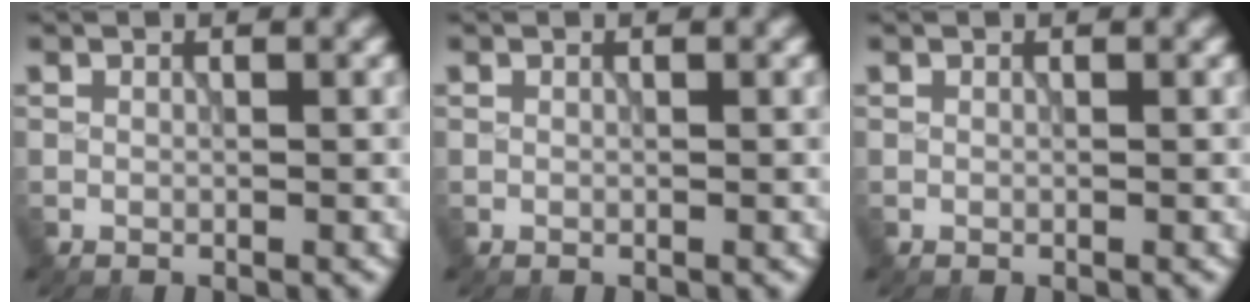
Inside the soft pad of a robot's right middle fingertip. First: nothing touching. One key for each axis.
{"total": 0.0}
{"total": 0.0}